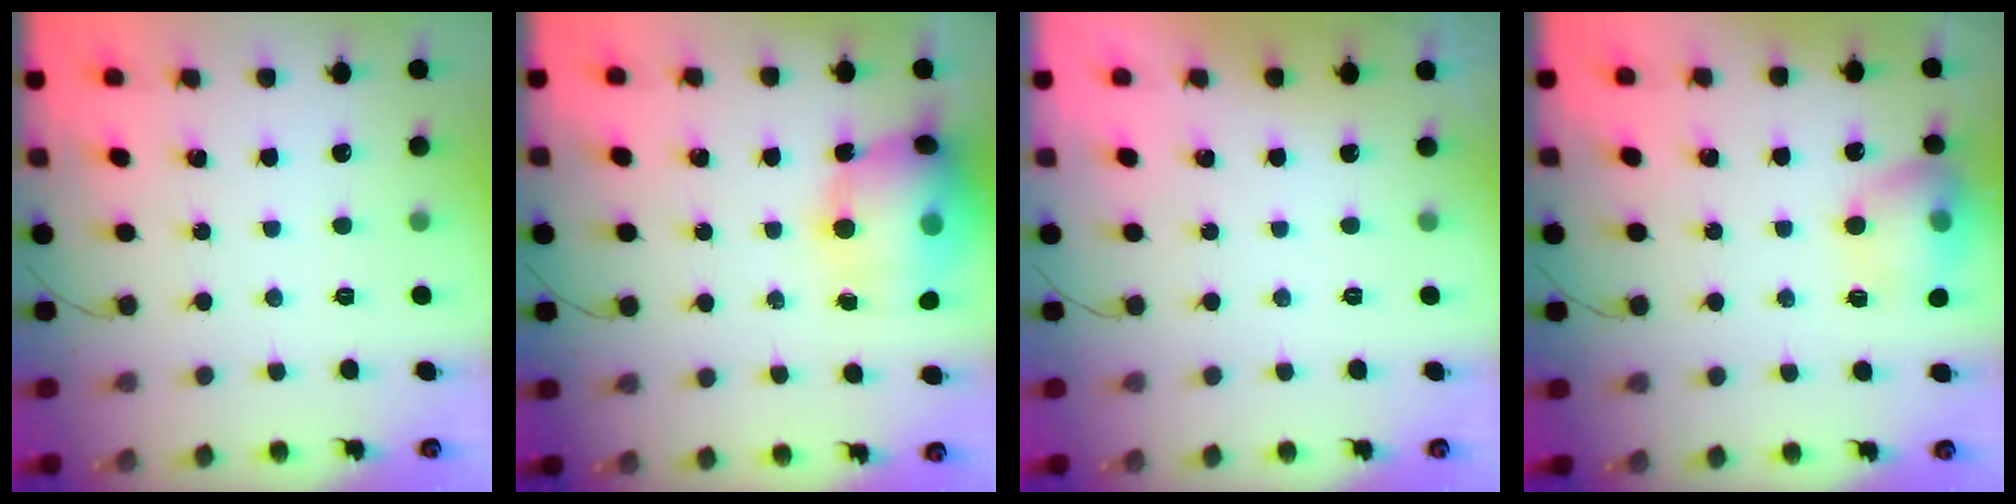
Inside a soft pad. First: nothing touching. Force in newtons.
{"total": 16.5, "press": 16.1, "slide": 4.0}
{"total": 0.0}
{"total": 13.8, "press": 13.7, "slide": 2.0}